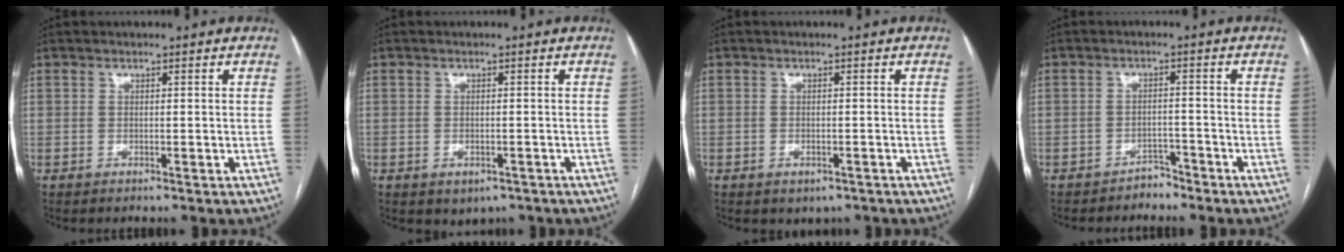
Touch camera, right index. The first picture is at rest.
{"total": 3.1, "force": [-1.8, 2.1, 1.5], "torque": [-0.015, 0.000, -0.014]}
{"total": 2.5, "force": [-1.5, 1.5, 1.1], "torque": [-0.012, 0.000, -0.011]}
{"total": 2.5, "force": [-2.3, 1.0, -0.1], "torque": [0.003, 0.003, -0.034]}